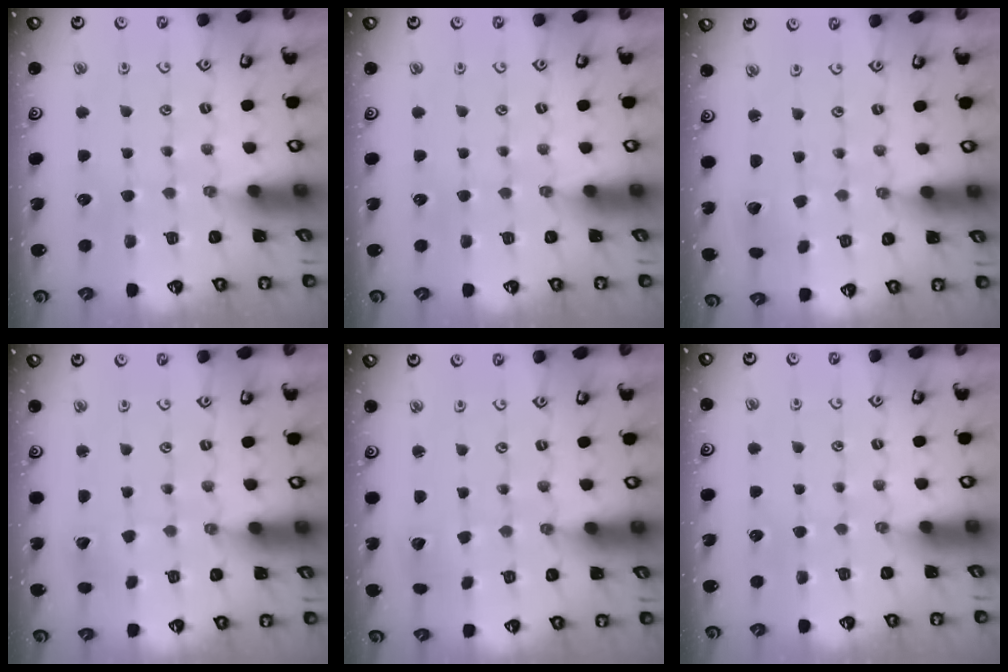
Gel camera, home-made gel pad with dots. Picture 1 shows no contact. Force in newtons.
{"total": 0.0}
{"total": 2.2, "press": 2.2, "slide": 0.1}
{"total": 2.9, "press": 2.9, "slide": 0.3}
{"total": 2.7, "press": 2.7, "slide": 0.2}
{"total": 0.0}